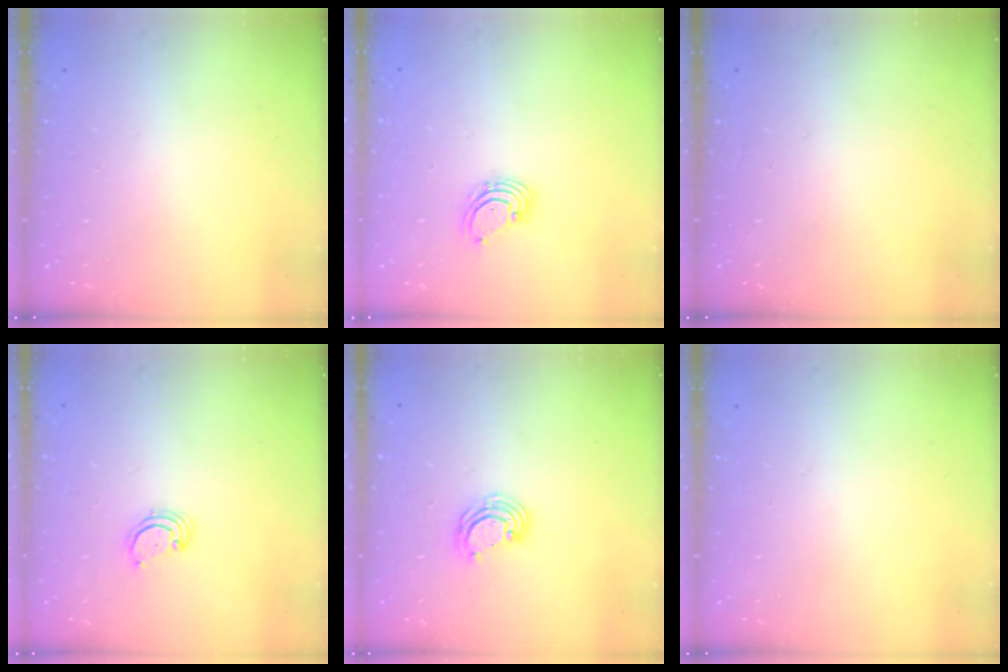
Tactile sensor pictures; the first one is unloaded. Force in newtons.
{"total": 1.8, "press": 1.8, "slide": 0.2}
{"total": 0.0}
{"total": 2.5, "press": 2.5, "slide": 0.2}
{"total": 5.5, "press": 5.5, "slide": 0.2}
{"total": 0.0}